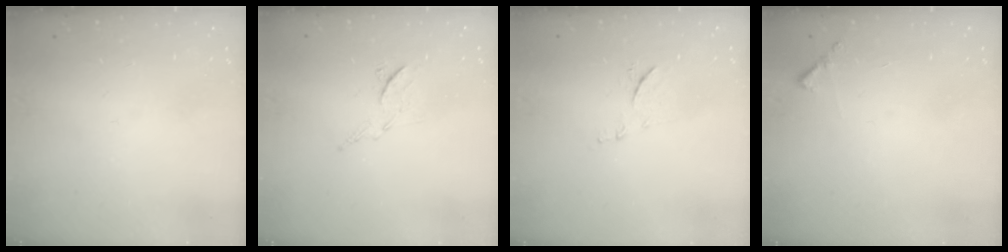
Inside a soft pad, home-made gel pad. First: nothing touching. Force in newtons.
{"total": 6.8, "press": 6.8, "slide": 0.5}
{"total": 7.2, "press": 7.1, "slide": 0.5}
{"total": 5.8, "press": 5.8, "slide": 0.4}